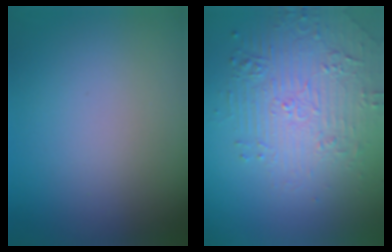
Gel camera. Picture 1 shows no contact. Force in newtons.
{"total": 5.1, "press": 3.9, "slide": 3.3}